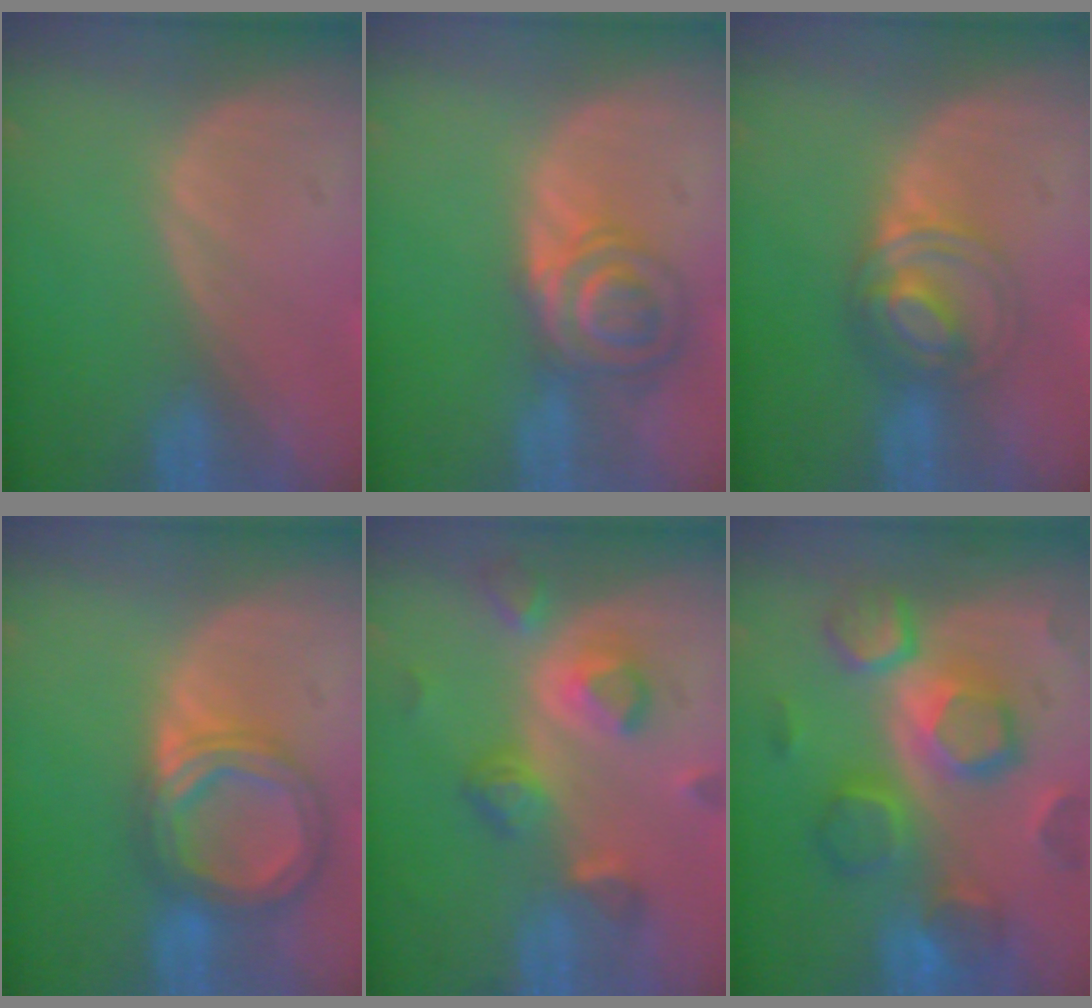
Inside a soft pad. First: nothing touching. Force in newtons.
{"total": 6.8, "press": 5.9, "slide": 3.5}
{"total": 6.1, "press": 5.4, "slide": 2.8}
{"total": 7.1, "press": 7.1, "slide": 0.5}
{"total": 8.0, "press": 7.1, "slide": 3.7}
{"total": 10.4, "press": 10.4, "slide": 0.8}